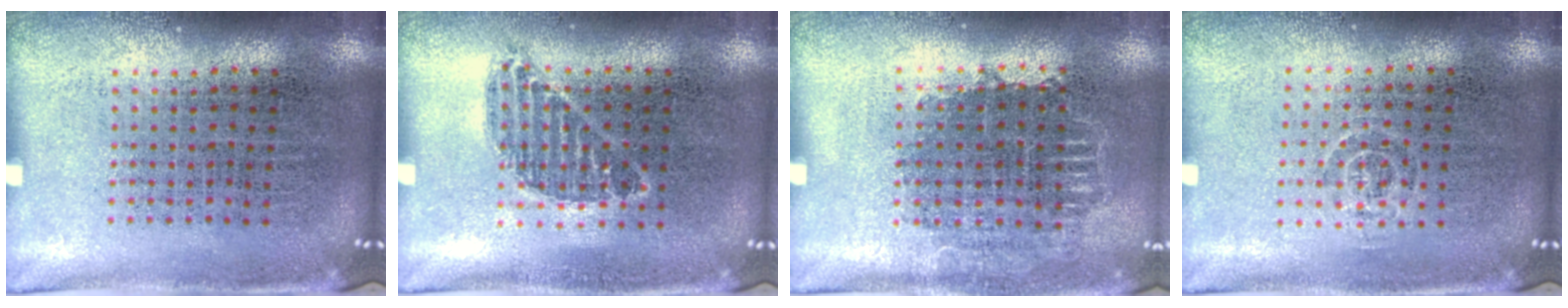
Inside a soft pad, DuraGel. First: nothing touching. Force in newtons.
{"total": 0.8, "press": 0.7, "slide": 0.4}
{"total": 0.8, "press": 0.7, "slide": 0.3}
{"total": 0.8, "press": 0.5, "slide": 0.6}